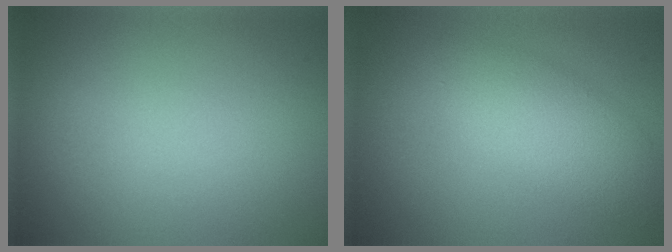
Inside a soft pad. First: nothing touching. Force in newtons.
{"total": 4.2, "press": 4.2, "slide": 0.1}